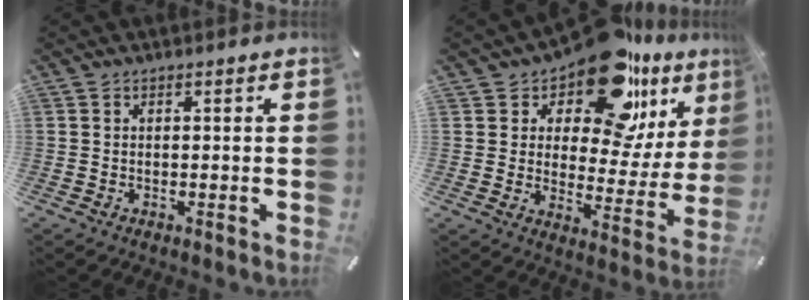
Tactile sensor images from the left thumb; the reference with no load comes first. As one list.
[{"total": 17.4, "force": [12.9, 7.8, 8.6], "torque": [-0.135, -0.100, 0.223]}]